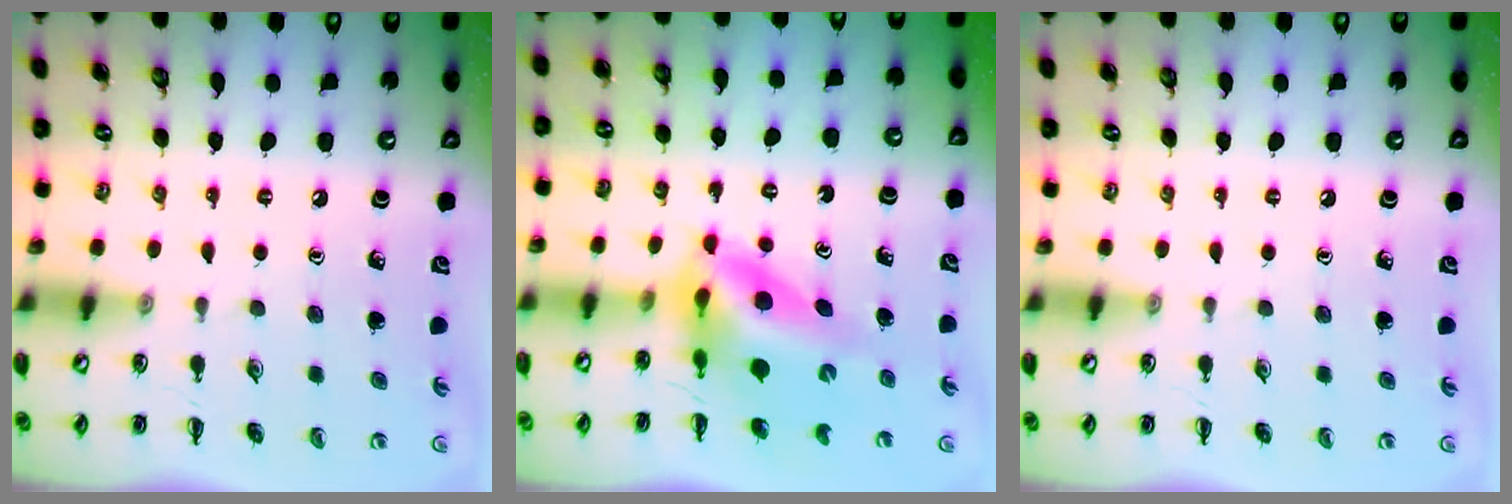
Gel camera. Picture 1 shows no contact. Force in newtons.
{"total": 8.3, "press": 7.9, "slide": 2.6}
{"total": 0.0}